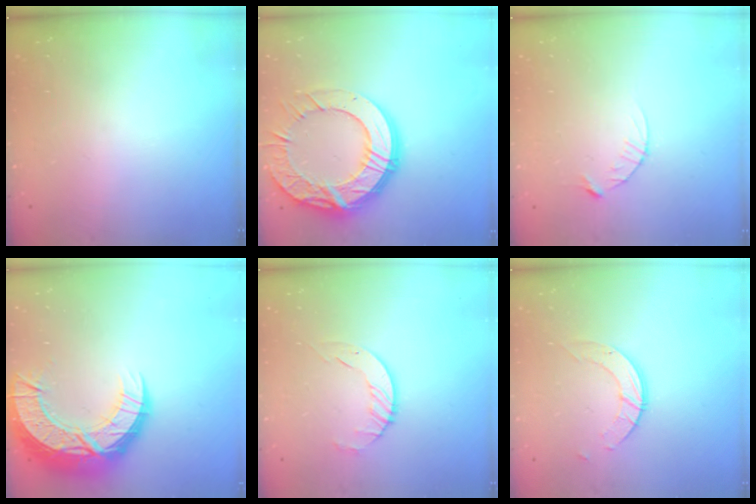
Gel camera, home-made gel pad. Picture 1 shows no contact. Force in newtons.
{"total": 22.7, "press": 22.6, "slide": 1.9}
{"total": 3.8, "press": 3.8, "slide": 0.4}
{"total": 24.0, "press": 23.9, "slide": 1.9}
{"total": 3.1, "press": 3.1, "slide": 0.4}
{"total": 5.9, "press": 5.9, "slide": 0.5}